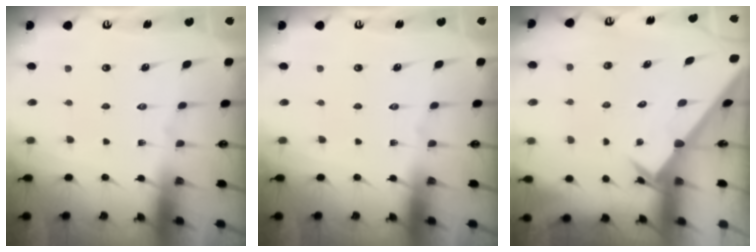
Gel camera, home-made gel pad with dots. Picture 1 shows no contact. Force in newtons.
{"total": 0.0}
{"total": 2.5, "press": 2.5, "slide": 0.2}